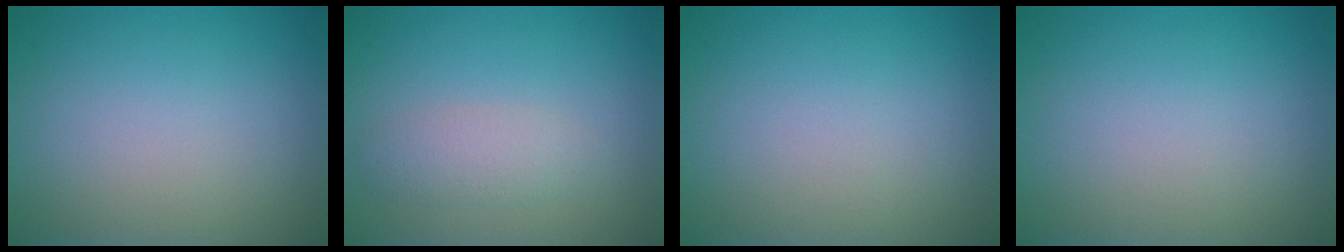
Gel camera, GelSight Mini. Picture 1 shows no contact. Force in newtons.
{"total": 2.1, "press": 2.1, "slide": 0.1}
{"total": 0.0}
{"total": 0.0}